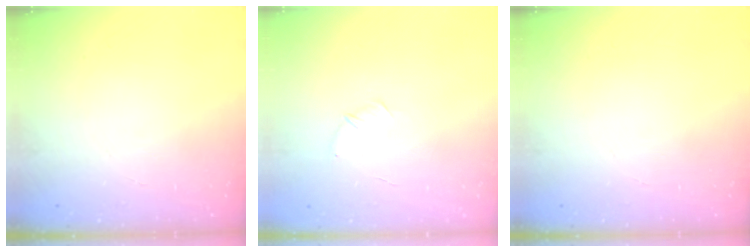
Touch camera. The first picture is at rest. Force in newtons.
{"total": 5.0, "press": 4.9, "slide": 1.3}
{"total": 0.0}